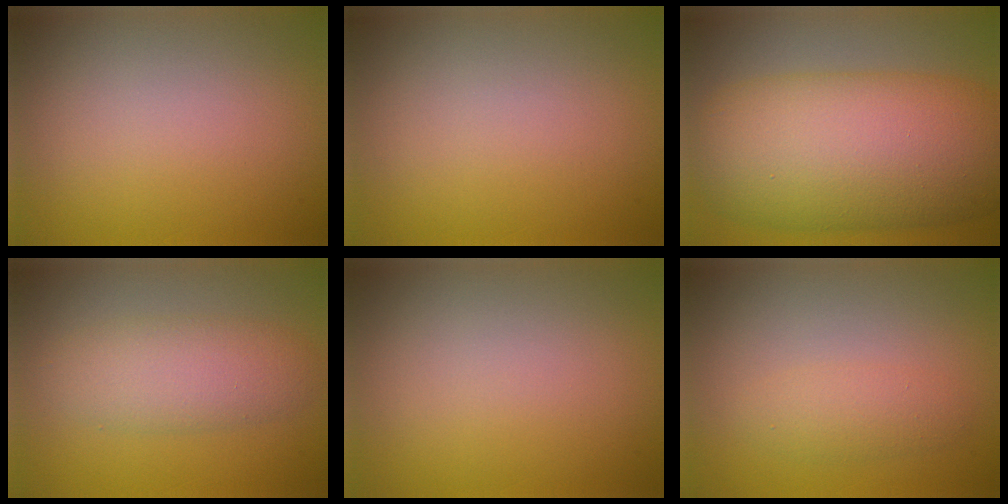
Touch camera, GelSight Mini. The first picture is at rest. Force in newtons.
{"total": 0.0}
{"total": 13.7, "press": 13.7, "slide": 0.2}
{"total": 4.2, "press": 4.2, "slide": 0.2}
{"total": 0.0}
{"total": 1.8, "press": 1.8, "slide": 0.0}